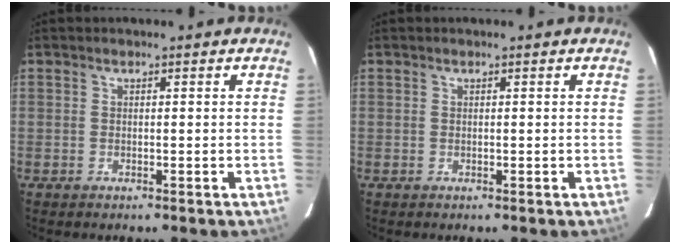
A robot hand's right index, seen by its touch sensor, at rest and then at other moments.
{"total": 0.0}